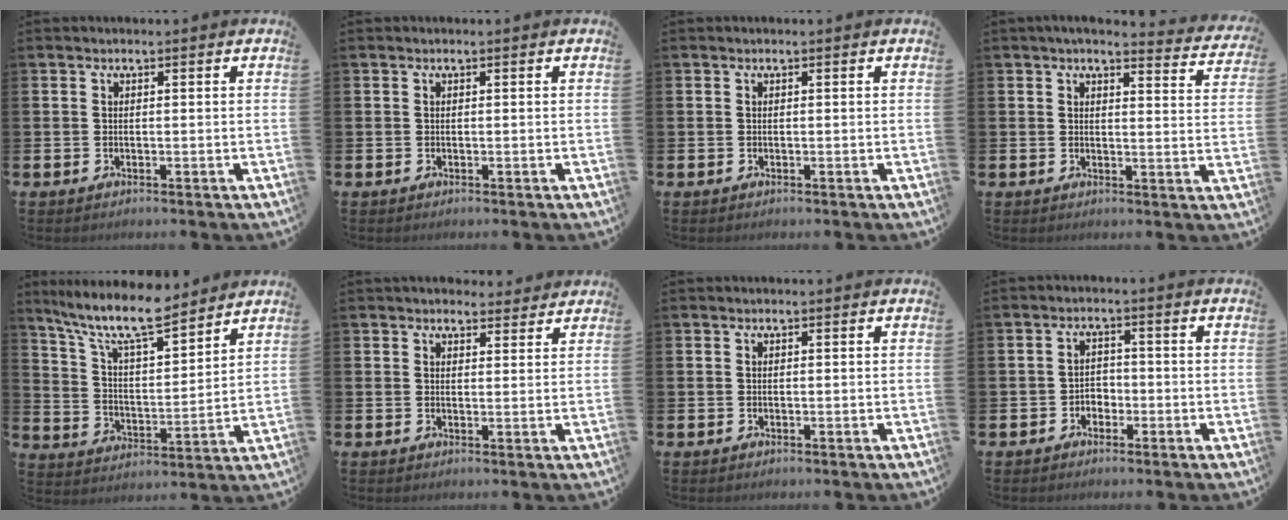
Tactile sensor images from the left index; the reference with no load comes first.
{"total": 0.0}
{"total": 0.0}
{"total": 3.2, "force": [3.1, 0.1, 0.8], "torque": [-0.013, -0.024, 0.050]}
{"total": 10.7, "force": [9.4, 1.9, 4.8], "torque": [-0.108, -0.055, 0.161]}
{"total": 2.7, "force": [2.6, 0.8, 0.0], "torque": [0.010, -0.015, 0.045]}
{"total": 0.0}
{"total": 2.2, "force": [-1.4, 1.5, 0.5], "torque": [-0.007, 0.002, -0.035]}